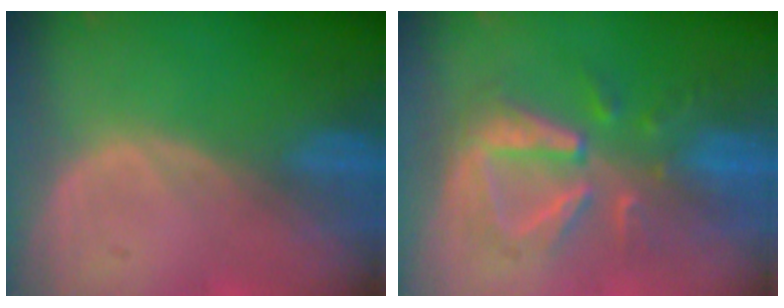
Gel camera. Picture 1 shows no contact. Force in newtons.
{"total": 8.3, "press": 8.2, "slide": 0.8}